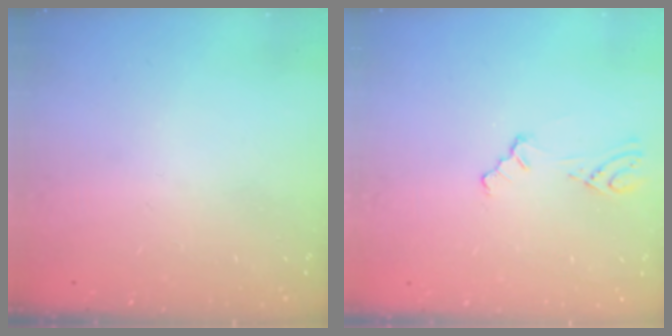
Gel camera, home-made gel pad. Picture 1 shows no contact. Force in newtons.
{"total": 3.0, "press": 2.9, "slide": 0.6}